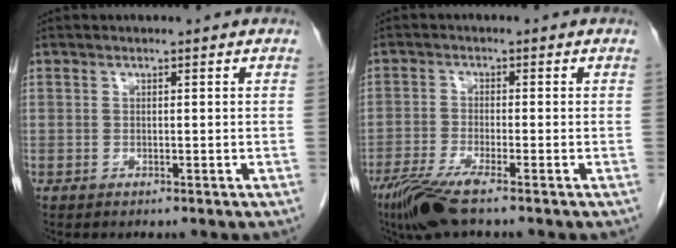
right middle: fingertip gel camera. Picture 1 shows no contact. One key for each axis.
{"total": 6.5, "fx": -4.6, "fy": 0.2, "fz": 4.6, "tx": -0.094, "ty": -0.021, "tz": -0.089}